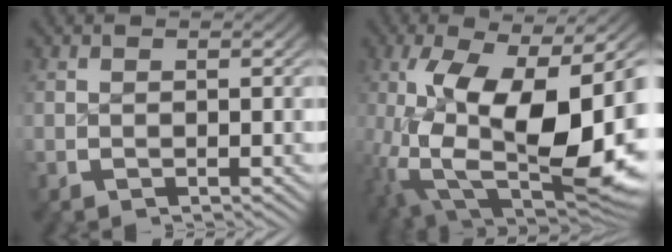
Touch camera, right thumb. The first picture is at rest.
{"total": 19.6, "force": [-2.6, 11.4, 15.8], "torque": [-0.312, -0.065, 0.002]}